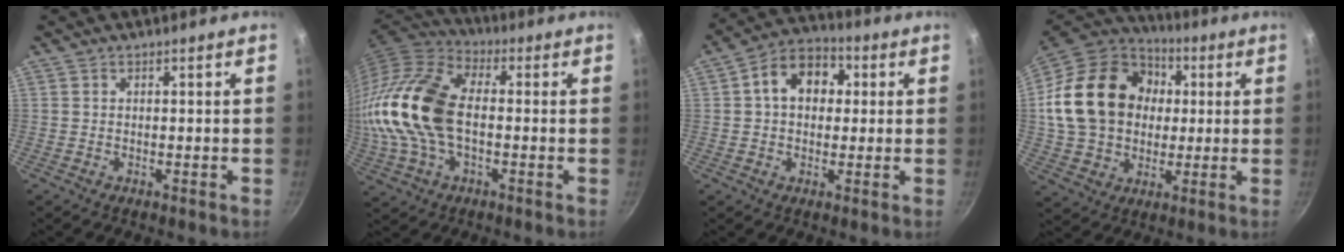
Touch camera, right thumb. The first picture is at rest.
{"total": 19.8, "force": [-0.7, 11.7, 15.9], "torque": [-0.315, 0.029, -0.023]}
{"total": 10.9, "force": [2.0, 8.1, 7.1], "torque": [-0.076, 0.024, 0.013]}
{"total": 23.5, "force": [2.8, 18.3, 14.5], "torque": [-0.238, 0.028, 0.051]}